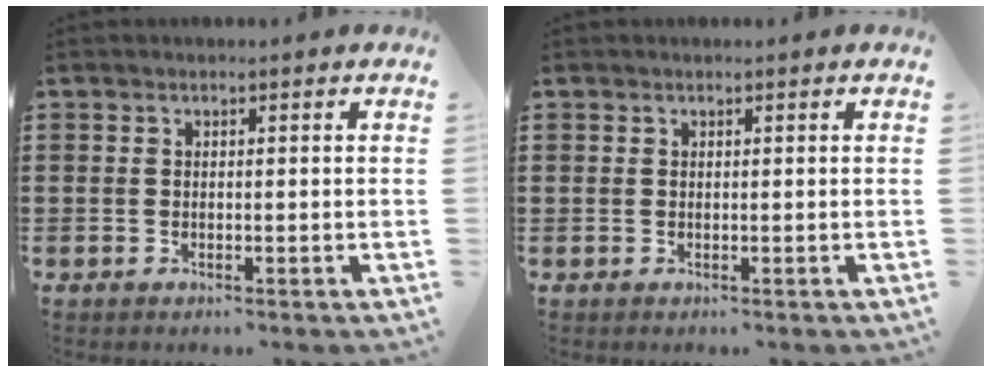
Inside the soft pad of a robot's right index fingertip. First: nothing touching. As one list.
[{"total": 0.0}]